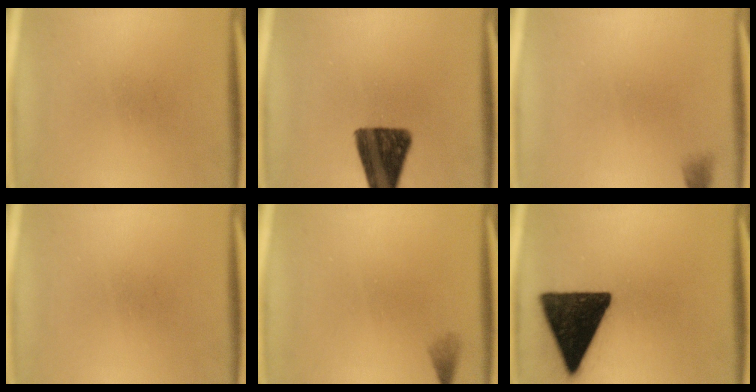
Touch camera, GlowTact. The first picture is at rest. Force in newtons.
{"total": 13.2}
{"total": 1.2}
{"total": 0.0}
{"total": 1.0}
{"total": 17.0}